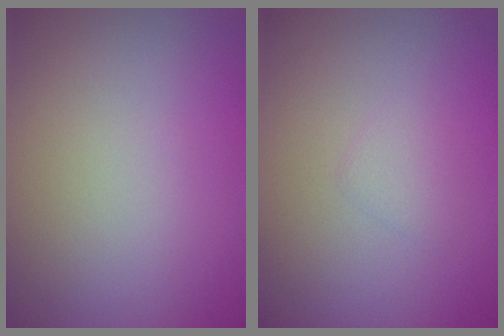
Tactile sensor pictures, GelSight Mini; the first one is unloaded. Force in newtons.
{"total": 1.1, "press": 1.1, "slide": 0.0}